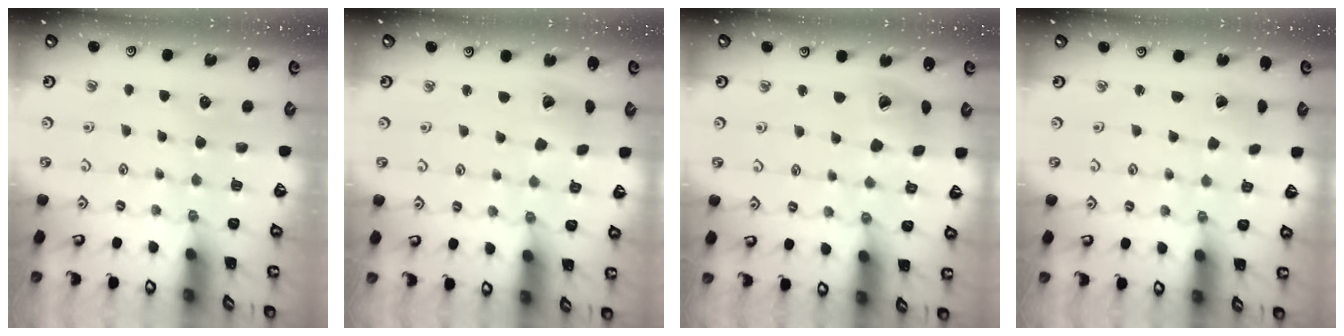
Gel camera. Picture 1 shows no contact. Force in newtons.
{"total": 6.1, "press": 6.0, "slide": 0.8}
{"total": 12.0, "press": 11.9, "slide": 1.6}
{"total": 1.2, "press": 1.2, "slide": 0.1}